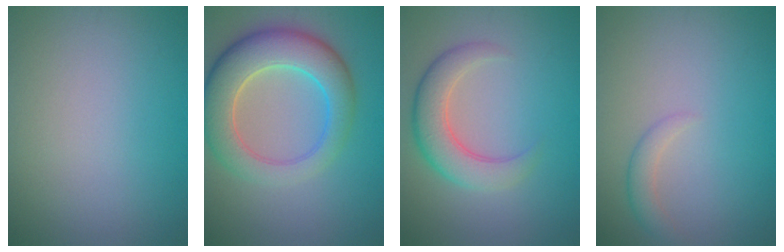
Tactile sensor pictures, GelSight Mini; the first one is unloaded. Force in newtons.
{"total": 7.7, "press": 7.7, "slide": 0.5}
{"total": 4.4, "press": 4.4, "slide": 0.4}
{"total": 1.6, "press": 1.6, "slide": 0.0}